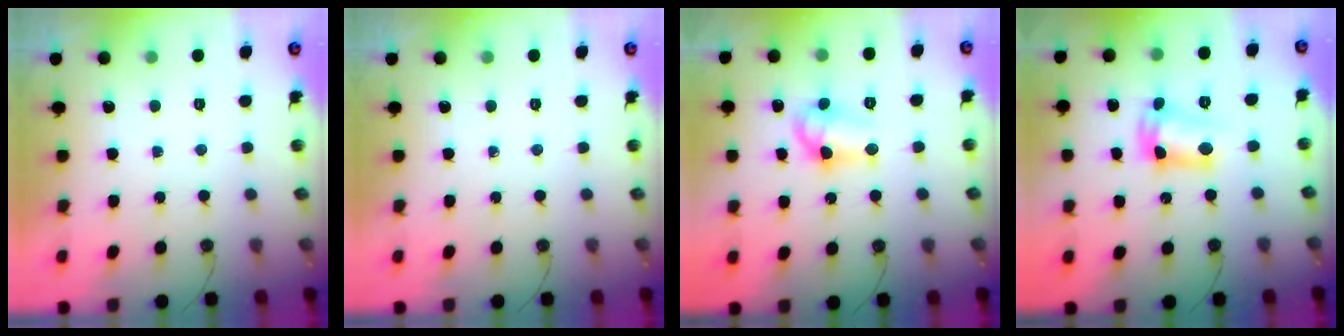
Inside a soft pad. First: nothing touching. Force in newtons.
{"total": 0.0}
{"total": 9.9, "press": 9.8, "slide": 0.8}
{"total": 10.6, "press": 10.6, "slide": 0.8}